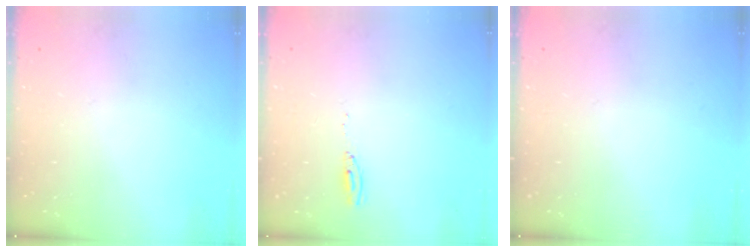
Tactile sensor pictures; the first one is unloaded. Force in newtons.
{"total": 4.6, "press": 4.4, "slide": 1.3}
{"total": 0.0}